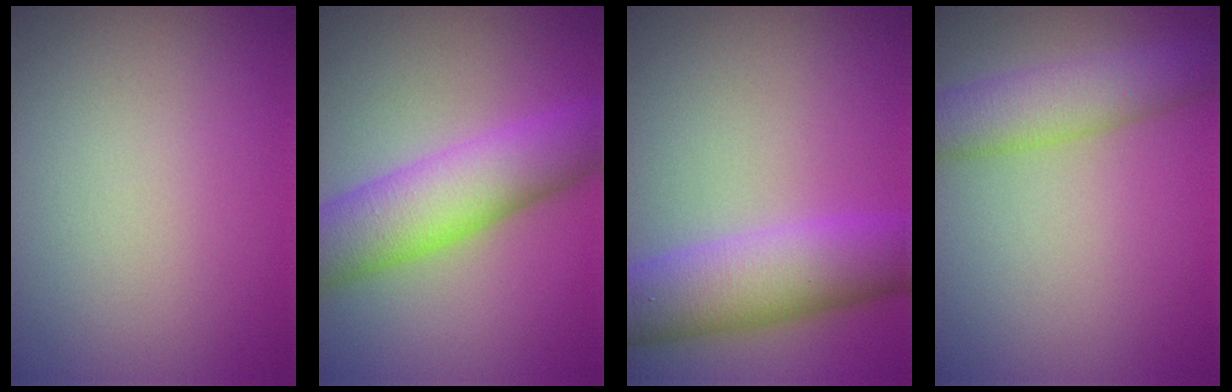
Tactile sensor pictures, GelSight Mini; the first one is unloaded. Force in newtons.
{"total": 7.6, "press": 7.6, "slide": 0.3}
{"total": 7.5, "press": 7.5, "slide": 0.1}
{"total": 4.8, "press": 4.8, "slide": 0.2}